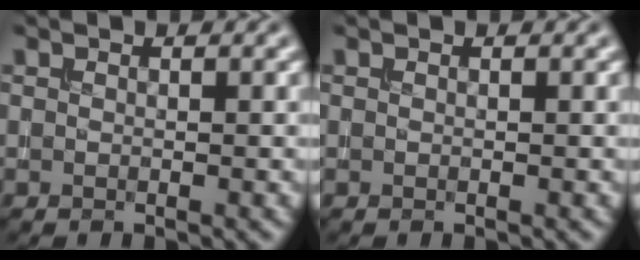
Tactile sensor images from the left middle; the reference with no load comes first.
{"total": 0.0}